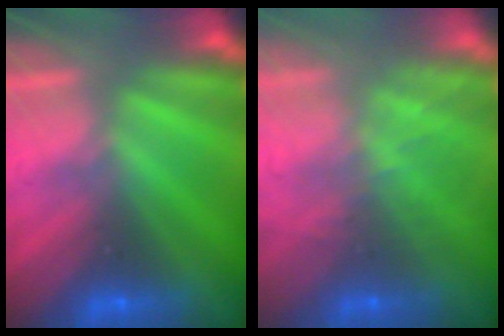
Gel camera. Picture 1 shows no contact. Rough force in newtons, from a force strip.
{"total": 5.6}